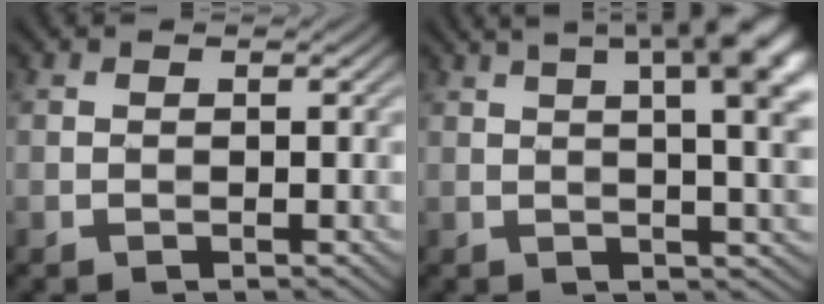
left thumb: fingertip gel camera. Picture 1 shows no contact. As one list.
[{"total": 15.5, "force": [6.1, 5.1, 13.3], "torque": [-0.150, 0.054, 0.066]}]